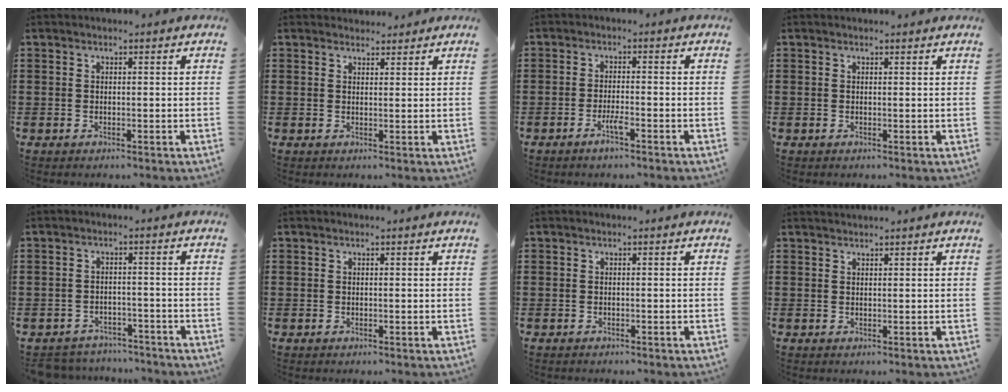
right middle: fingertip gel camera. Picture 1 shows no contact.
{"total": 1.7, "force": [1.7, 0.3, -0.1], "torque": [0.006, 0.001, 0.032]}
{"total": 2.7, "force": [-1.7, 0.2, 2.2], "torque": [-0.044, -0.003, -0.032]}
{"total": 0.0}
{"total": 3.2, "force": [-3.2, 0.7, -0.2], "torque": [-0.005, 0.001, -0.069]}
{"total": 0.0}
{"total": 0.6, "force": [-0.5, 0.4, -0.1], "torque": [0.002, 0.005, -0.012]}
{"total": 0.9, "force": [0.9, -0.1, 0.1], "torque": [-0.004, -0.002, 0.018]}